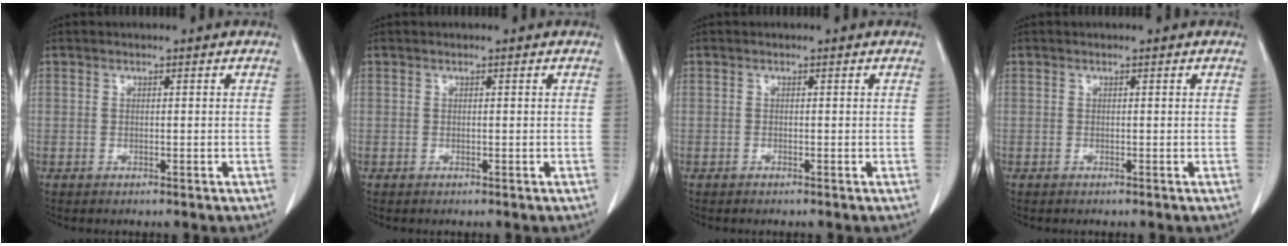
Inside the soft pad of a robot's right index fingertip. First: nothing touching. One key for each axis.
{"total": 0.0}
{"total": 0.0}
{"total": 0.0}